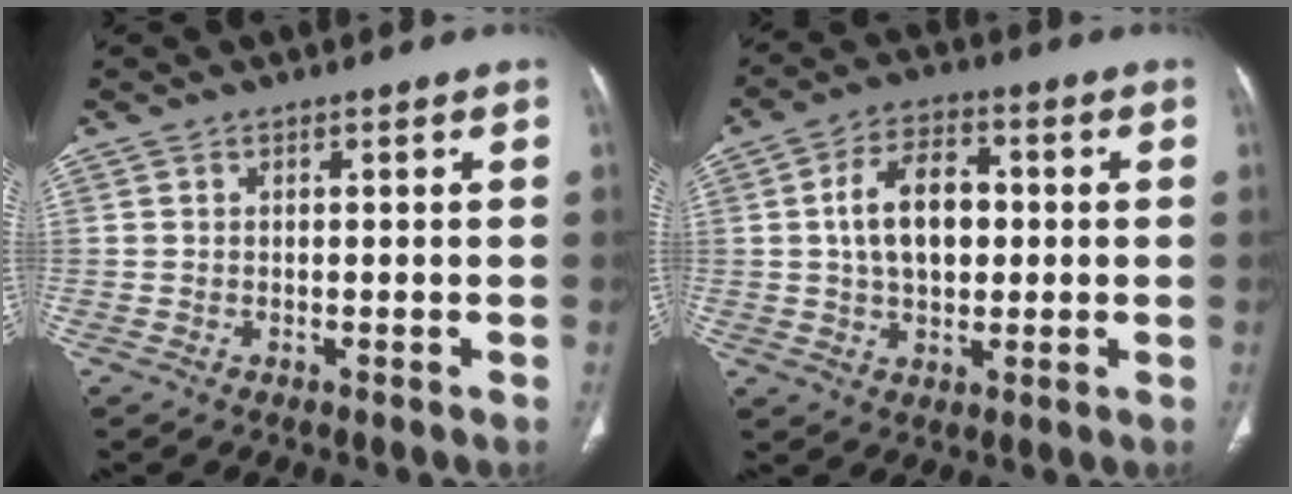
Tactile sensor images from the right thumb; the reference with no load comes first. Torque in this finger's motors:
{"motor_torque": [0.11, 0.10, 0.92, -0.59, 0.08]}